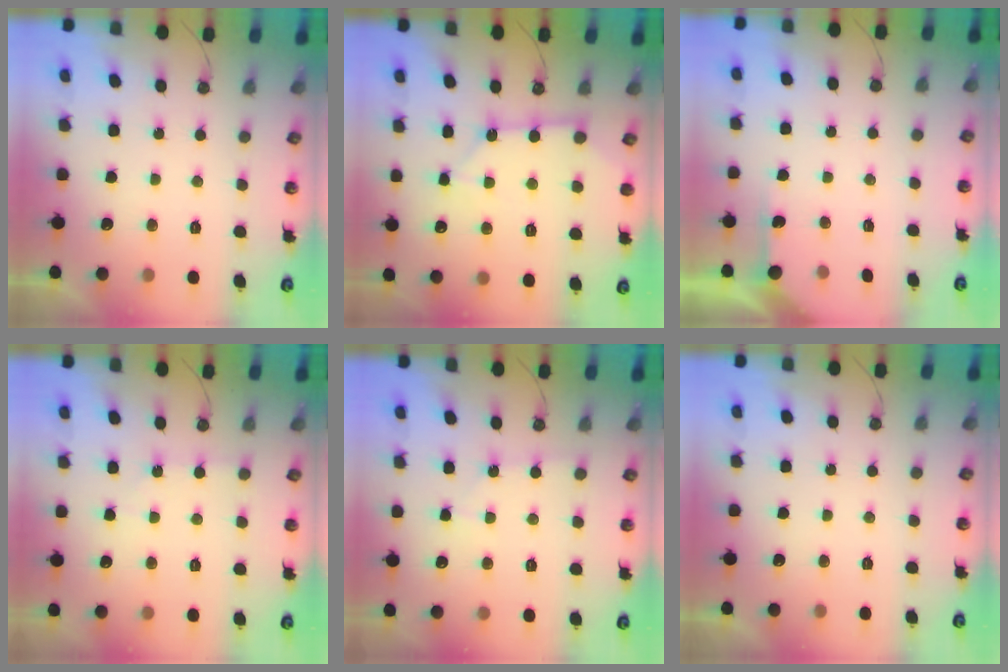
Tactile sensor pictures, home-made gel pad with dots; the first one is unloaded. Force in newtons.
{"total": 7.3, "press": 7.3, "slide": 0.7}
{"total": 3.2, "press": 3.1, "slide": 0.4}
{"total": 1.6, "press": 1.6, "slide": 0.2}
{"total": 2.6, "press": 2.6, "slide": 0.3}
{"total": 0.0}